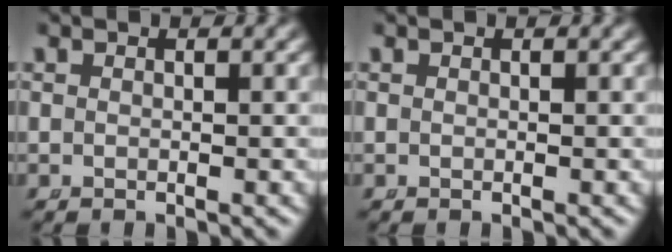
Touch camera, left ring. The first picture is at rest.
{"total": 0.0}